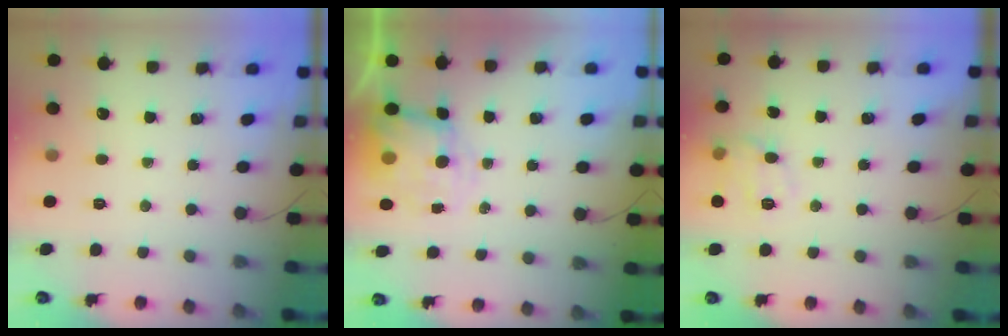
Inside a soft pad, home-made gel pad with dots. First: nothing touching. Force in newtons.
{"total": 8.3, "press": 8.1, "slide": 1.7}
{"total": 10.0, "press": 9.9, "slide": 0.8}